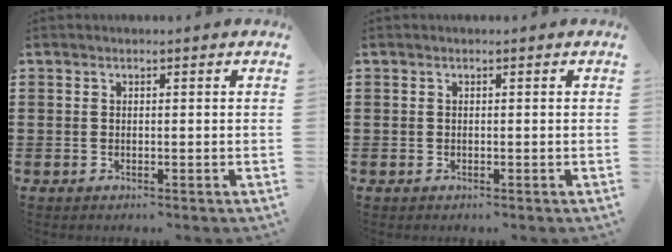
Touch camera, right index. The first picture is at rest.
{"total": 0.0}